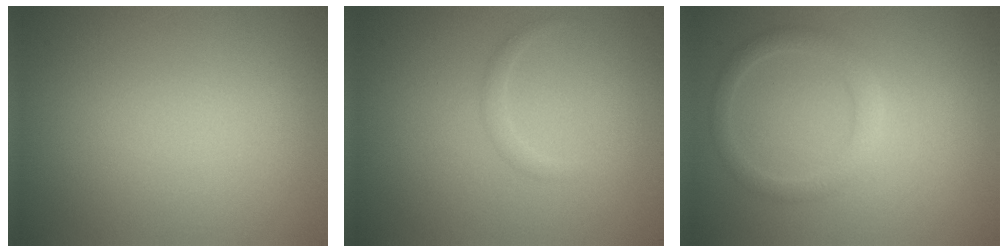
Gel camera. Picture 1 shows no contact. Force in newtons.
{"total": 0.9, "press": 0.9, "slide": 0.0}
{"total": 2.2, "press": 2.2, "slide": 0.1}